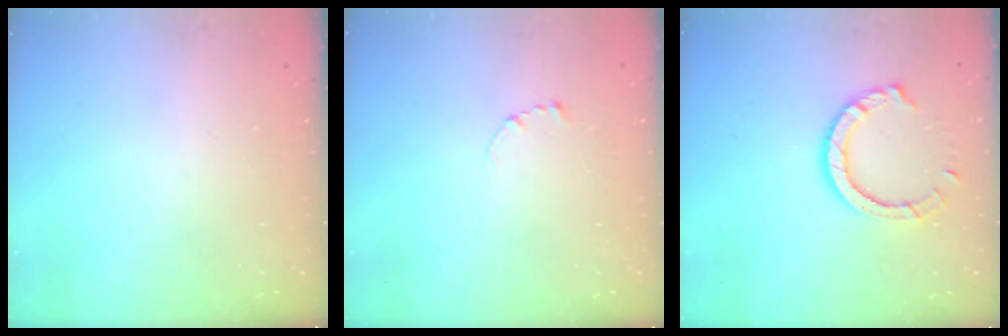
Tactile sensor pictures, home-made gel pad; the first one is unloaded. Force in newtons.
{"total": 2.3, "press": 2.3, "slide": 0.2}
{"total": 8.8, "press": 8.7, "slide": 1.0}